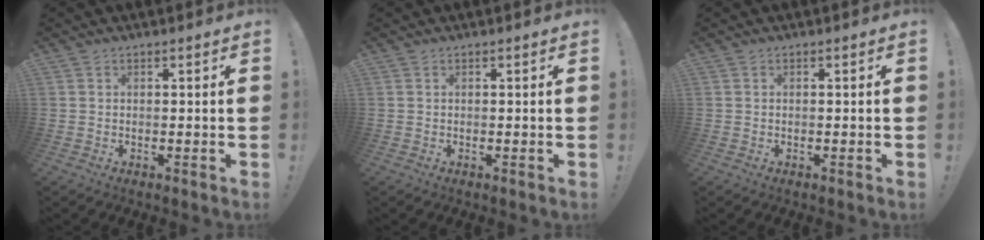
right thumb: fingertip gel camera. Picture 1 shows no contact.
{"total": 0.0}
{"total": 0.0}